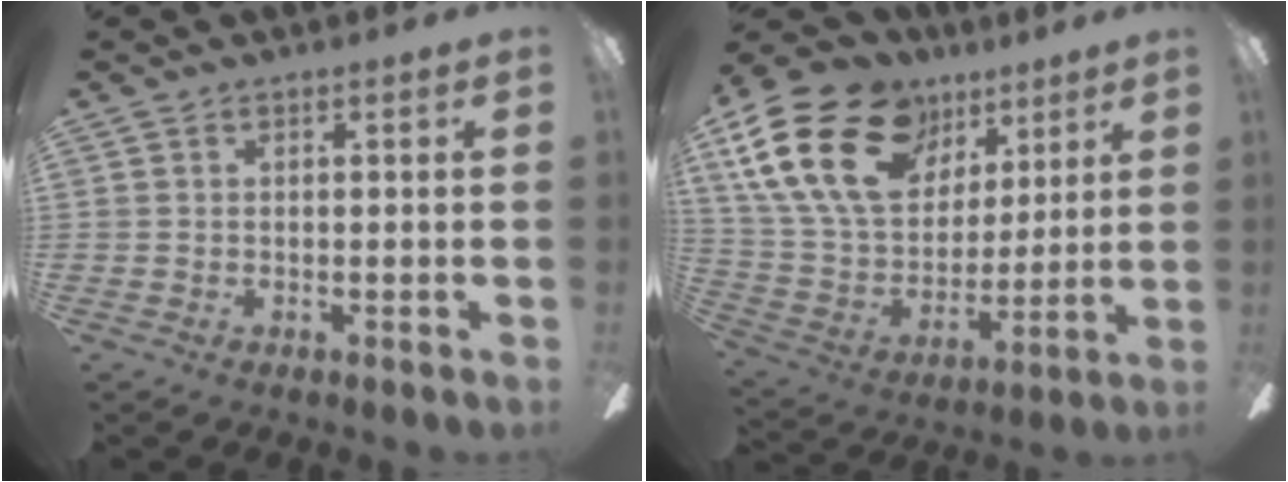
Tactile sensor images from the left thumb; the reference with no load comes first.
{"total": 24.2, "force": [11.9, 15.9, 13.8], "torque": [-0.284, -0.043, 0.220]}